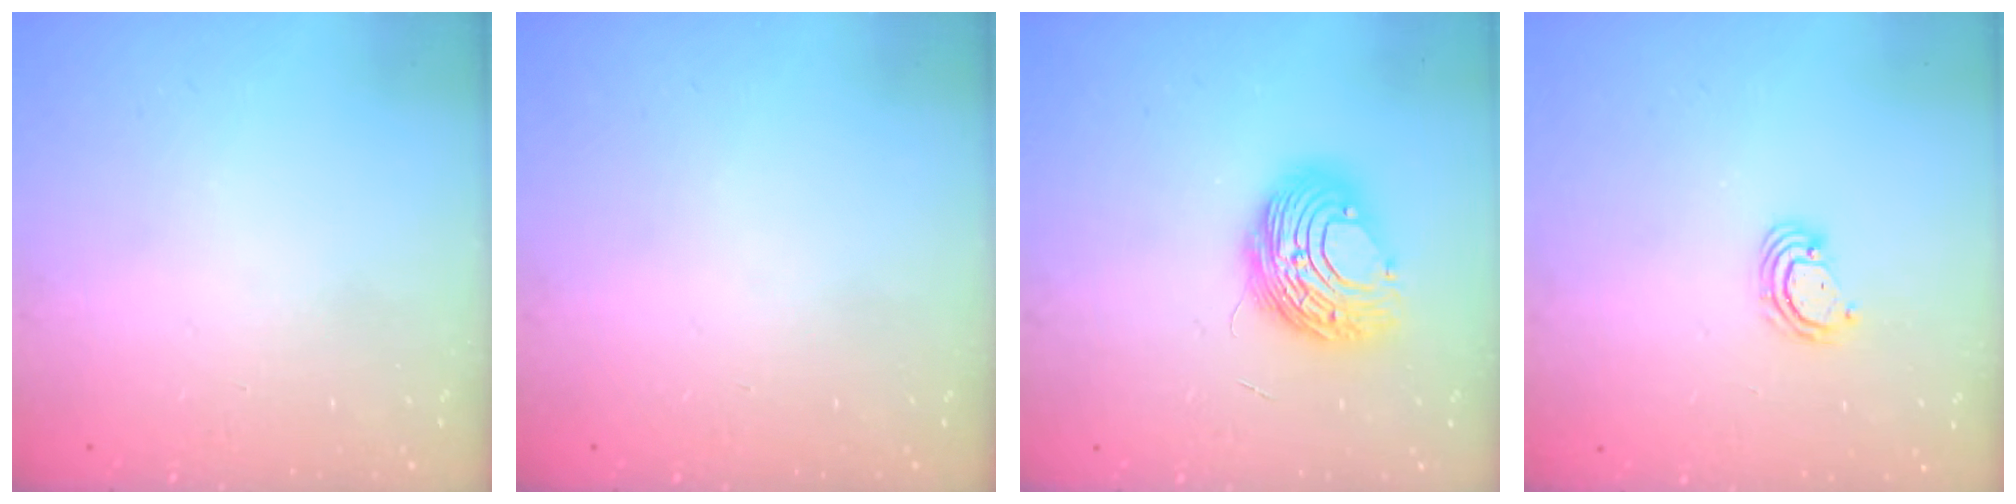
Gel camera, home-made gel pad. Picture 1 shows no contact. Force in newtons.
{"total": 0.0}
{"total": 10.6, "press": 10.5, "slide": 1.5}
{"total": 2.8, "press": 2.8, "slide": 0.3}